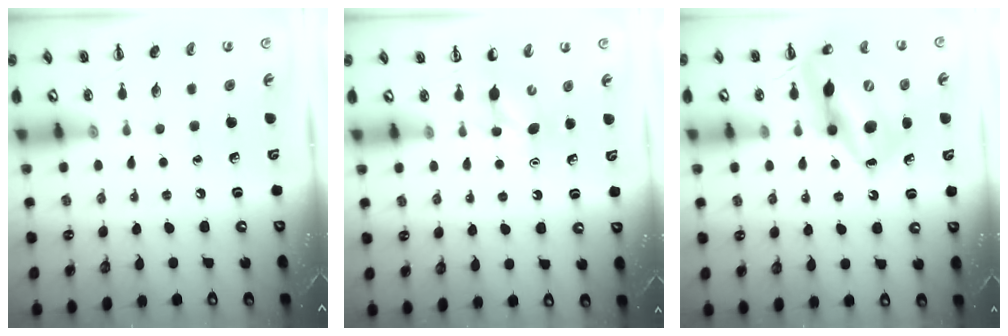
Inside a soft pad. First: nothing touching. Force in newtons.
{"total": 3.8, "press": 3.6, "slide": 1.3}
{"total": 17.0, "press": 16.5, "slide": 4.3}